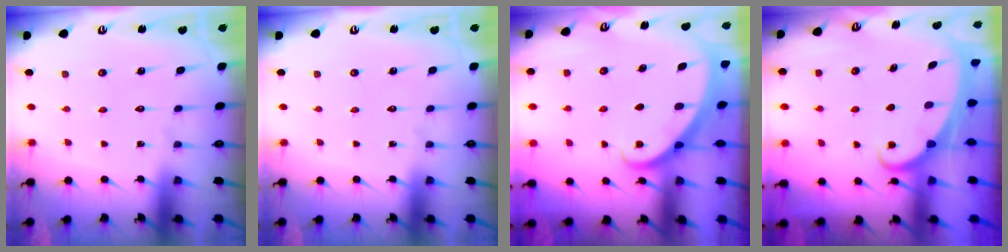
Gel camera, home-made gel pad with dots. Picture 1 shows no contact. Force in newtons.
{"total": 0.0}
{"total": 2.6, "press": 2.6, "slide": 0.2}
{"total": 1.9, "press": 1.9, "slide": 0.3}